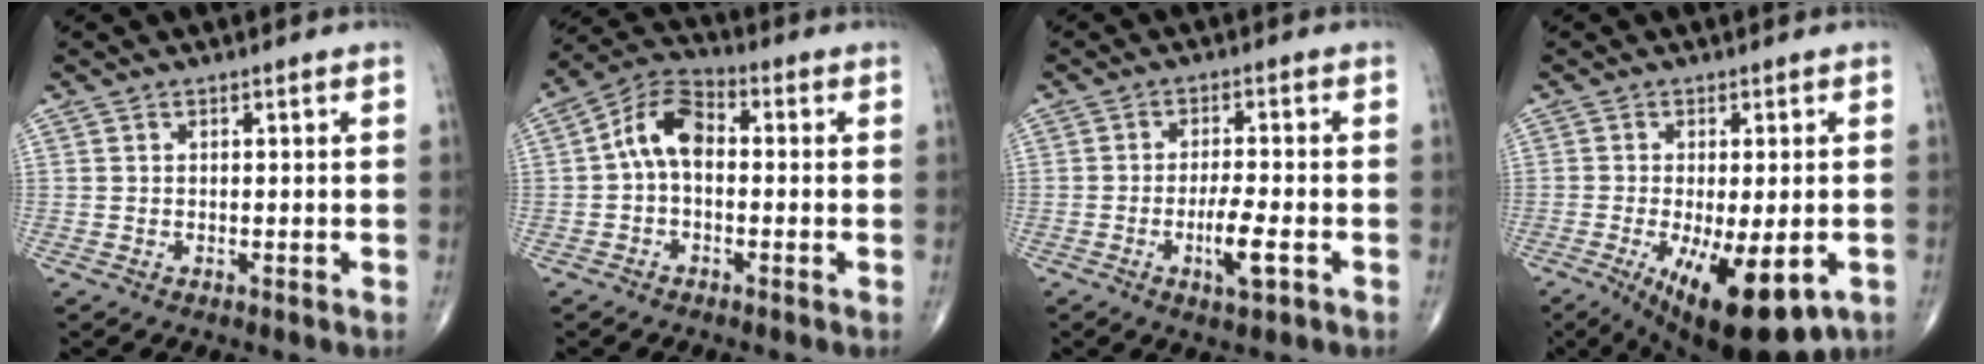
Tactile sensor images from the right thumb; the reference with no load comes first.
{"total": 8.4, "force": [-0.1, 5.1, 6.7], "torque": [-0.112, 0.029, -0.017]}
{"total": 5.9, "force": [-2.2, 1.3, 5.3], "torque": [-0.097, 0.005, -0.037]}
{"total": 14.6, "force": [-4.8, 5.0, 12.9], "torque": [-0.196, -0.022, -0.059]}